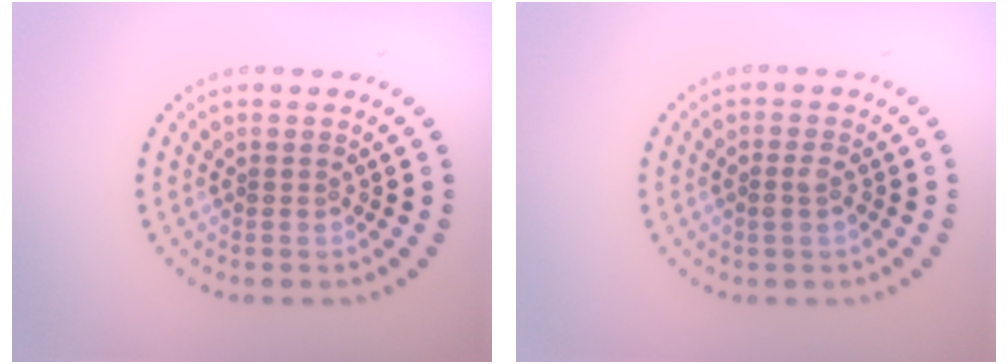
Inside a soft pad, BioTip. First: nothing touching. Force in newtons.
{"total": 0.9, "press": 0.9, "slide": 0.2}